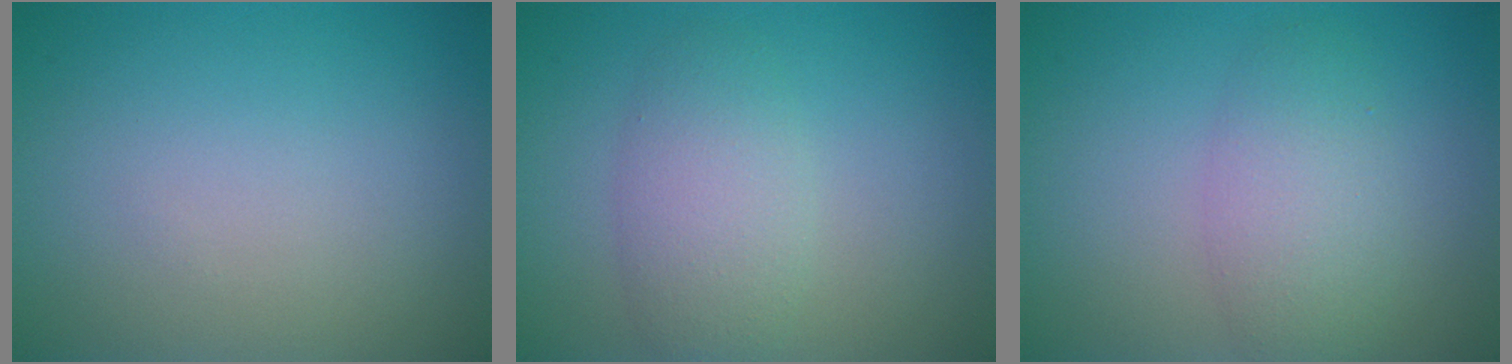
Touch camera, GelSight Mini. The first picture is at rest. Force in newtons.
{"total": 3.5, "press": 3.5, "slide": 0.1}
{"total": 3.7, "press": 3.7, "slide": 0.2}